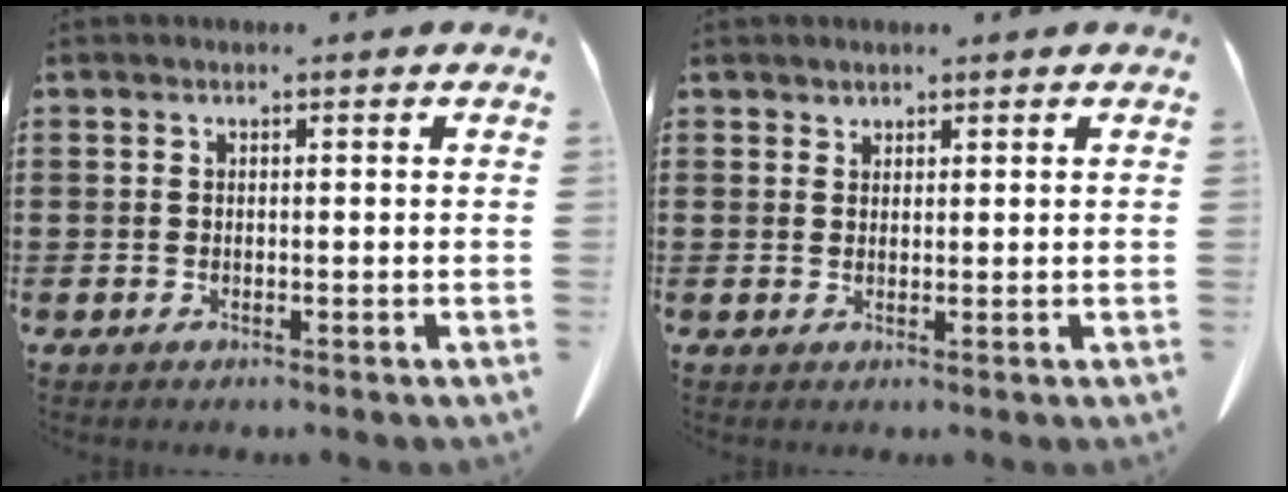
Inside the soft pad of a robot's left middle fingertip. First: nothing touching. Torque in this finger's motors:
{"motor_torque": [-0.19, 0.25, 0.00, 0.01]}